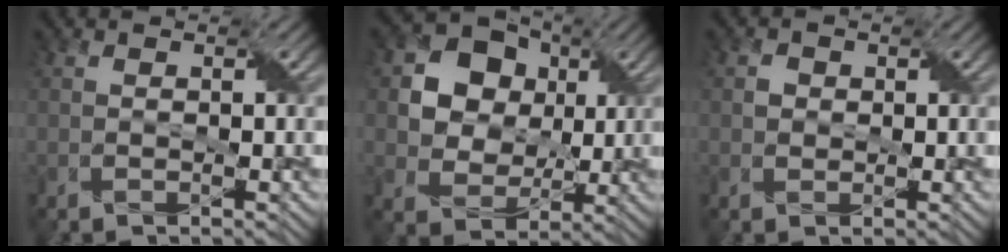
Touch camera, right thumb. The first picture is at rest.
{"total": 10.5, "force": [2.8, 8.7, 5.2], "torque": [-0.128, 0.012, 0.042]}
{"total": 1.4, "force": [0.1, 1.3, 0.3], "torque": [-0.008, 0.000, -0.001]}